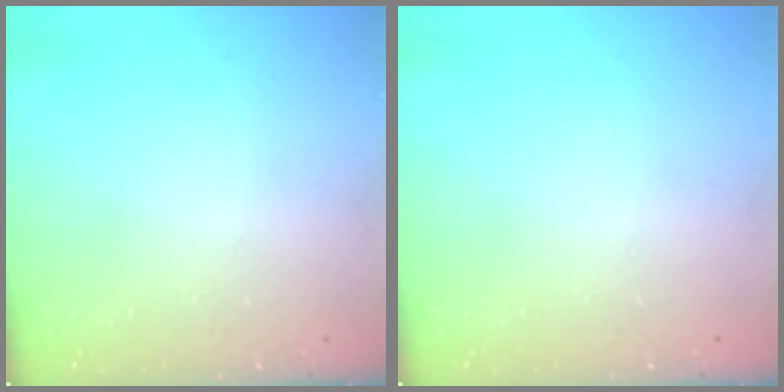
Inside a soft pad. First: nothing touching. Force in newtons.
{"total": 0.0}